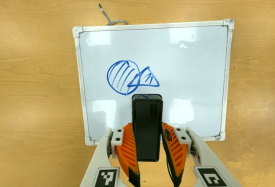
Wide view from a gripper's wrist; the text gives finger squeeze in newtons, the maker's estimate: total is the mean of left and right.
{"total": 5.0, "left": 3.6, "right": 6.5}